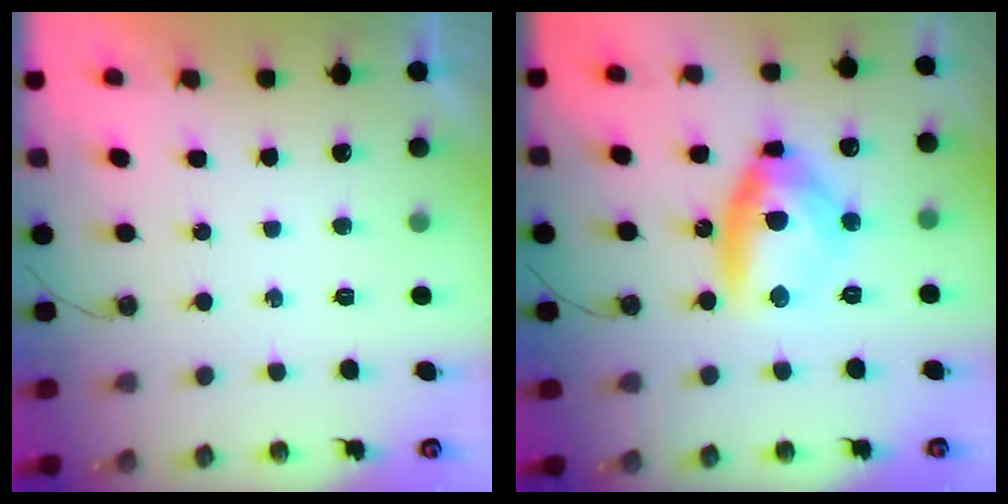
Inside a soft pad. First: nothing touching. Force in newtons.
{"total": 13.4, "press": 13.4, "slide": 1.4}